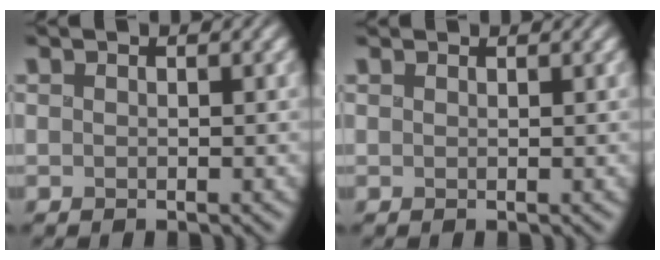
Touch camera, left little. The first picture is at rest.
{"total": 1.0, "force": [0.9, 0.2, 0.2], "torque": [-0.003, 0.004, 0.013]}